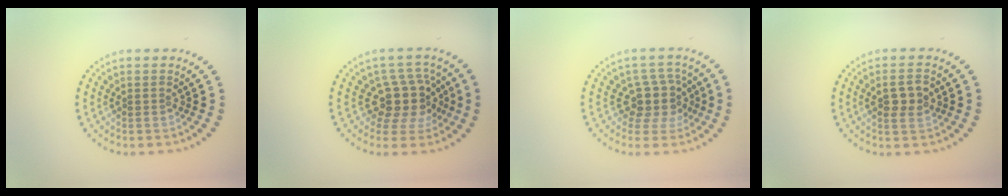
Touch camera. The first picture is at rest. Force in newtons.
{"total": 4.1, "press": 3.4, "slide": 2.4}
{"total": 3.6, "press": 2.9, "slide": 2.1}
{"total": 2.6, "press": 2.6, "slide": 0.2}